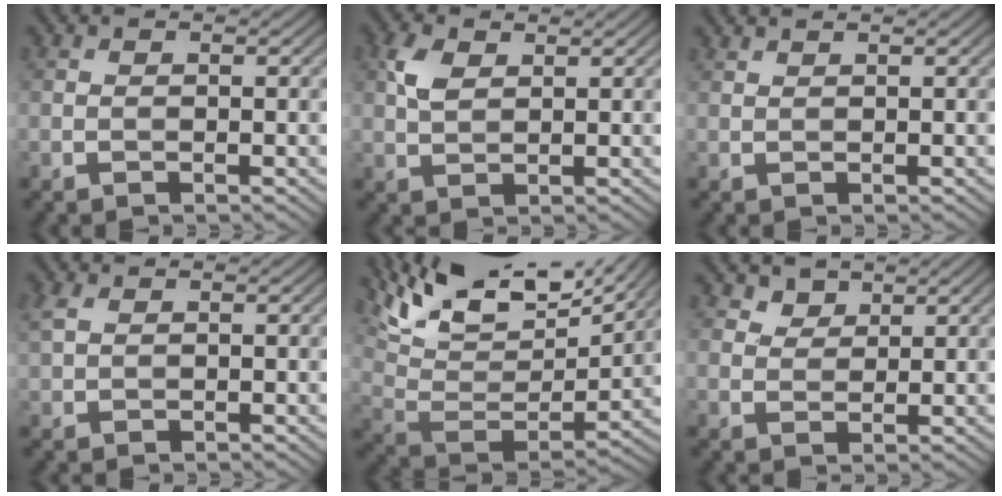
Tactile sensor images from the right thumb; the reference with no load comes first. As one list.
[{"total": 3.2, "force": [1.4, 1.7, 2.3], "torque": [-0.061, 0.006, 0.028]}, {"total": 0.8, "force": [0.8, -0.1, 0.2], "torque": [-0.010, 0.003, 0.016]}, {"total": 2.4, "force": [0.9, 1.5, 1.7], "torque": [-0.054, 0.008, 0.021]}, {"total": 16.7, "force": [11.4, 6.2, 10.5], "torque": [-0.236, 0.022, 0.179]}, {"total": 2.2, "force": [1.8, 1.2, 0.6], "torque": [-0.016, -0.003, 0.036]}]